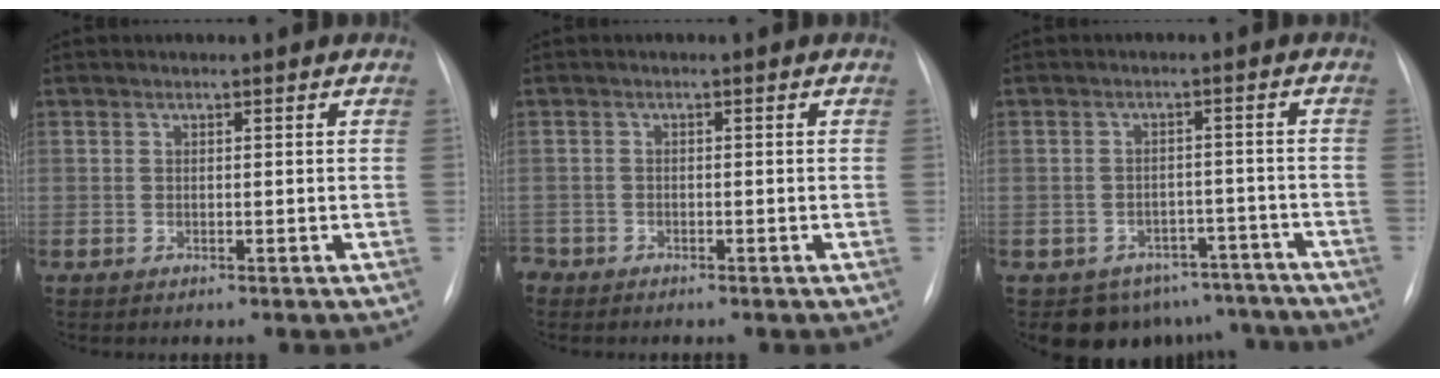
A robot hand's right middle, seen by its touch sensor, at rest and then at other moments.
{"total": 1.9, "force": [-1.6, 1.0, -0.2], "torque": [0.006, 0.002, -0.031]}
{"total": 9.7, "force": [-7.7, 5.8, 0.7], "torque": [0.016, 0.030, -0.088]}